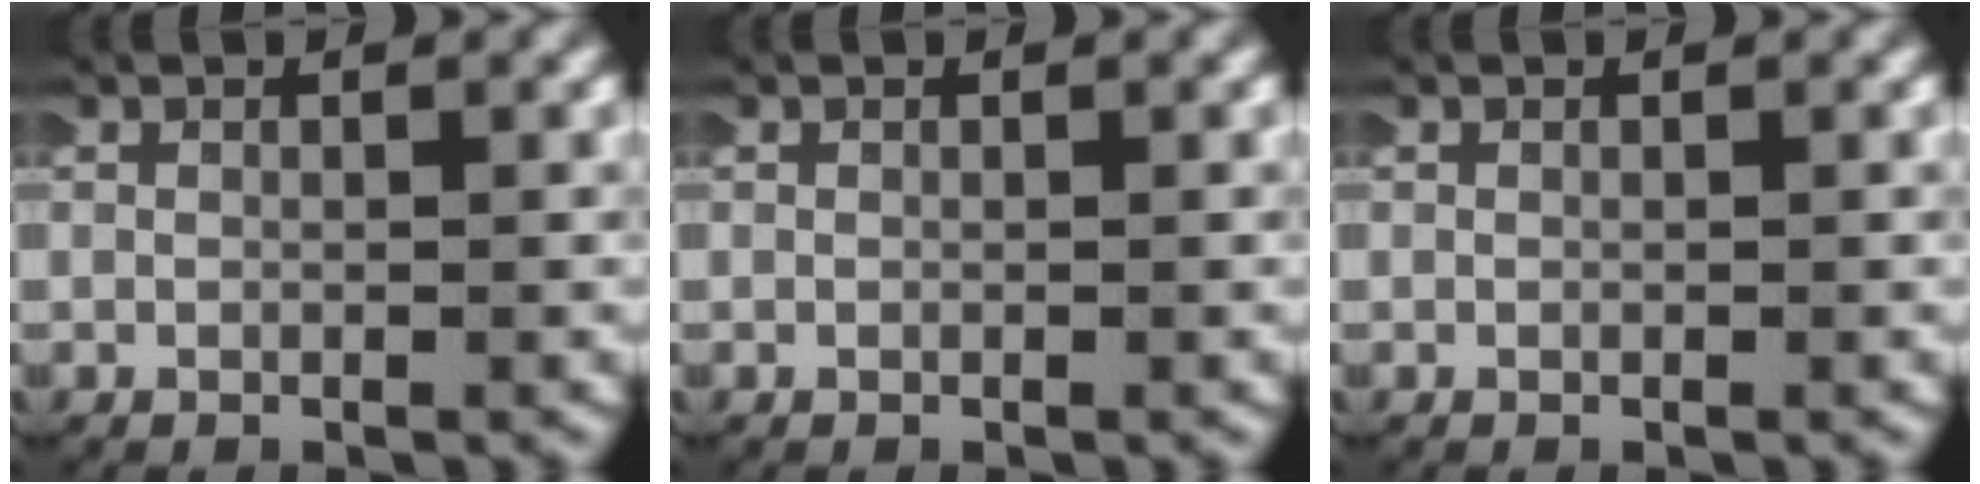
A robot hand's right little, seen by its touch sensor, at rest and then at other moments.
{"total": 0.0}
{"total": 0.0}